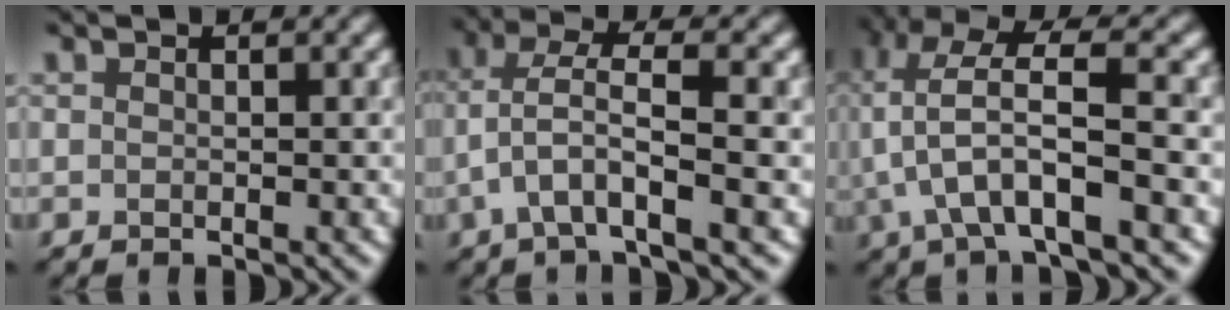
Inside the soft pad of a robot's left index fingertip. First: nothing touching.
{"total": 4.9, "force": [-0.9, 1.2, 4.7], "torque": [-0.091, 0.016, -0.021]}
{"total": 7.9, "force": [-1.4, 2.6, 7.3], "torque": [-0.144, 0.019, -0.029]}